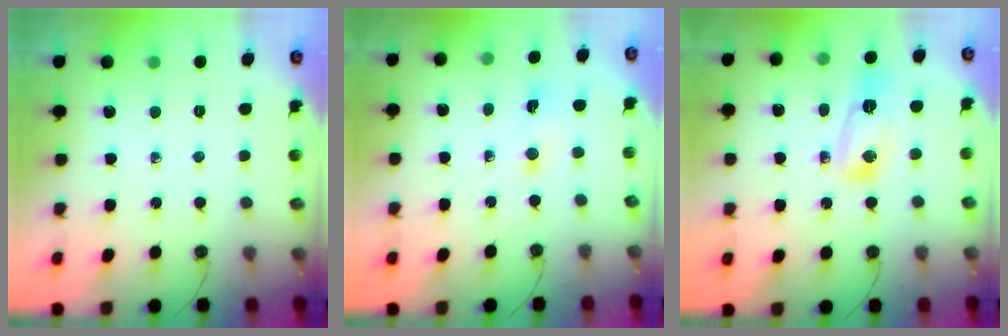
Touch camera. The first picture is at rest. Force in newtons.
{"total": 2.7, "press": 2.7, "slide": 0.3}
{"total": 8.9, "press": 8.9, "slide": 0.9}